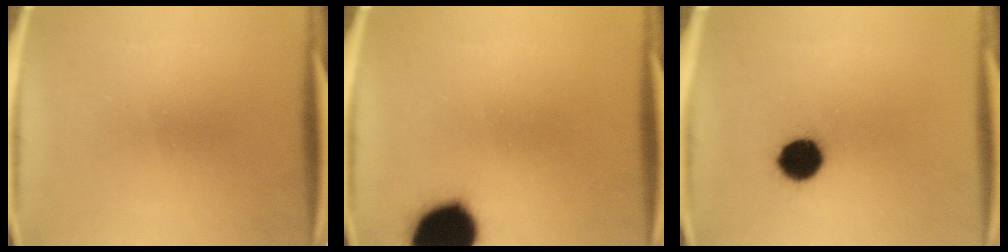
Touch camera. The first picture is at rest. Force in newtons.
{"total": 19.6}
{"total": 8.5}